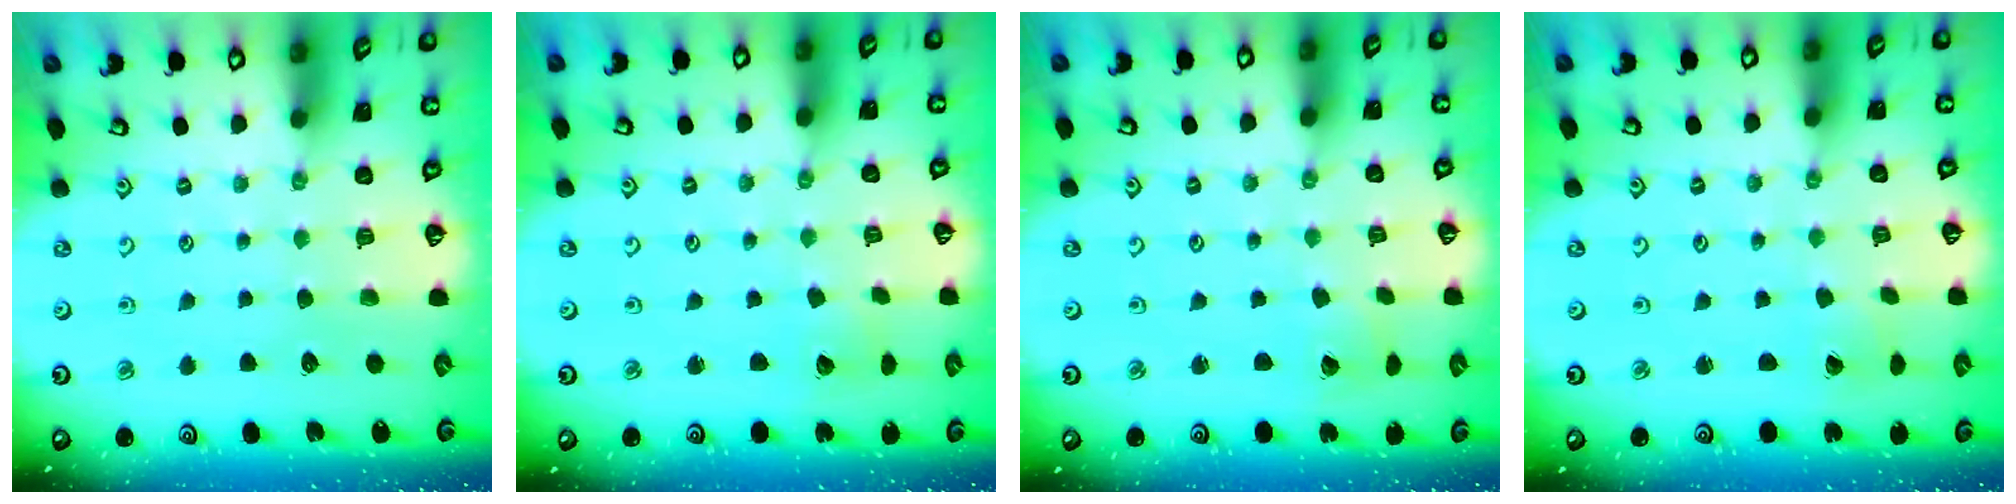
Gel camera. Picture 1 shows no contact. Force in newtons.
{"total": 4.6, "press": 4.5, "slide": 0.5}
{"total": 2.9, "press": 2.9, "slide": 0.2}
{"total": 1.8, "press": 1.8, "slide": 0.1}